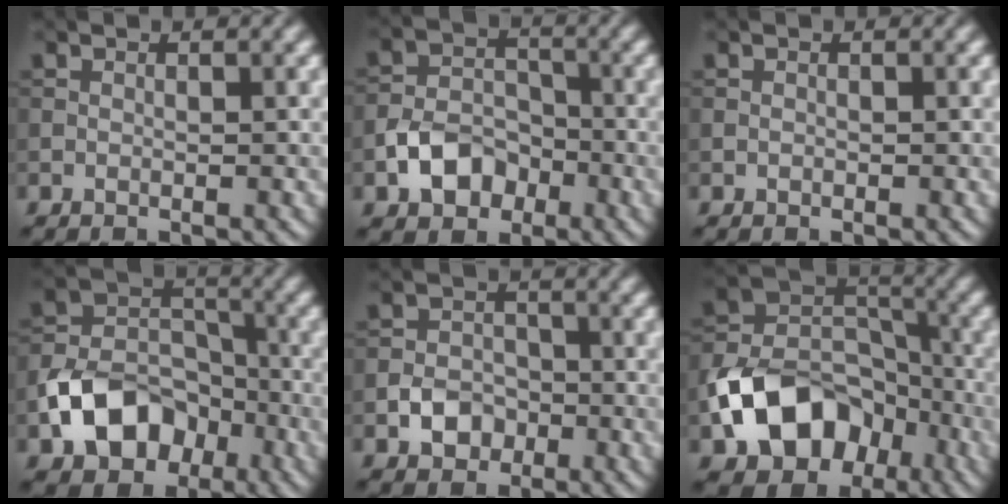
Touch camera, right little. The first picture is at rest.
{"total": 4.7, "force": [-2.2, 3.4, 2.3], "torque": [-0.042, 0.000, -0.044]}
{"total": 0.0}
{"total": 7.9, "force": [-3.6, 5.6, 4.3], "torque": [-0.077, -0.003, -0.070]}
{"total": 3.1, "force": [-1.4, 2.4, 1.4], "torque": [-0.018, 0.003, -0.028]}
{"total": 10.2, "force": [-4.6, 7.2, 5.5], "torque": [-0.097, 0.000, -0.089]}